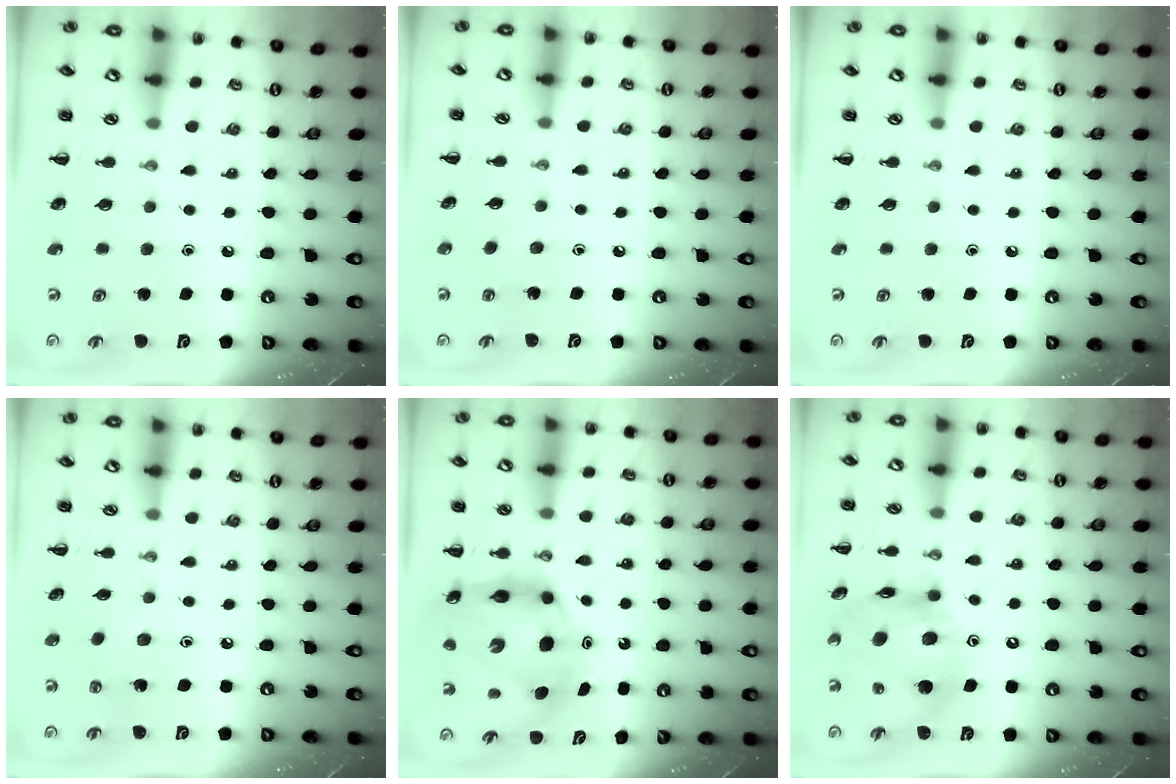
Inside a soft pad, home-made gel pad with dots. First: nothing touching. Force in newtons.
{"total": 4.0, "press": 3.9, "slide": 1.0}
{"total": 0.0}
{"total": 5.3, "press": 5.1, "slide": 1.4}
{"total": 11.2, "press": 10.7, "slide": 3.3}
{"total": 14.8, "press": 14.1, "slide": 4.3}